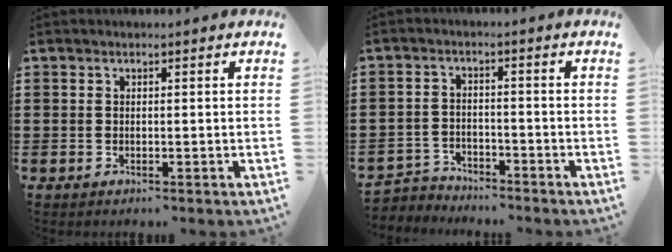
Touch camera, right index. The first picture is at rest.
{"total": 3.3, "force": [-3.3, 0.5, -0.4], "torque": [-0.002, 0.000, -0.072]}